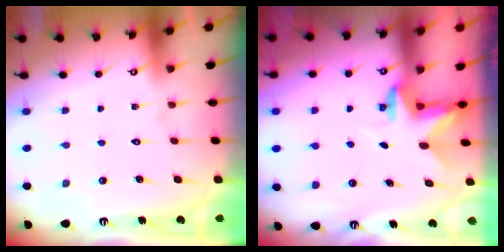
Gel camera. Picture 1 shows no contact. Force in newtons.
{"total": 2.5, "press": 2.5, "slide": 0.4}